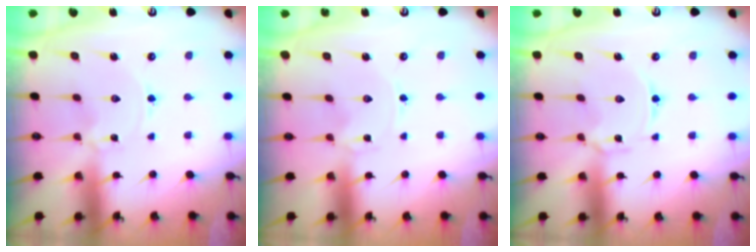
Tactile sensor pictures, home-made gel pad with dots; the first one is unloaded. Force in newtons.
{"total": 0.0}
{"total": 2.4, "press": 2.4, "slide": 0.3}